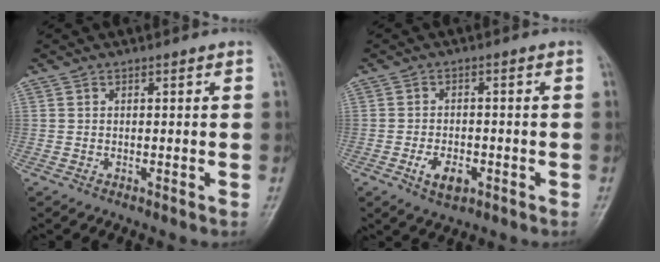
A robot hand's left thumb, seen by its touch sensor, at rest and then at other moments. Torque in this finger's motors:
{"motor_torque": [-0.06, 0.16, 0.11, 0.05, 0.00]}